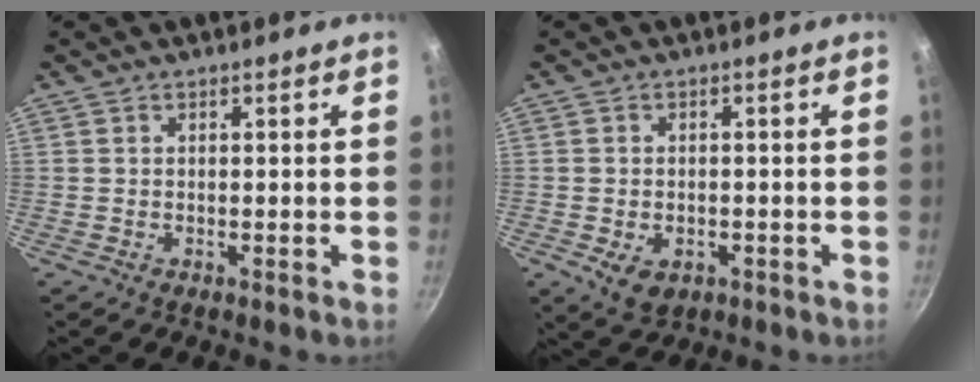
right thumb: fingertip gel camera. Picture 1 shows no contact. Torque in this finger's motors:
{"motor_torque": [-0.23, 0.36, -0.20, -0.16, 0.13]}